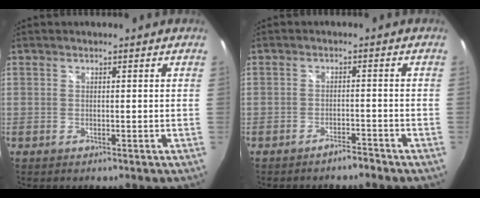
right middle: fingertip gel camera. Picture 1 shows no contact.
{"total": 2.0, "force": [-1.9, 0.3, 0.5], "torque": [-0.017, -0.002, -0.028]}